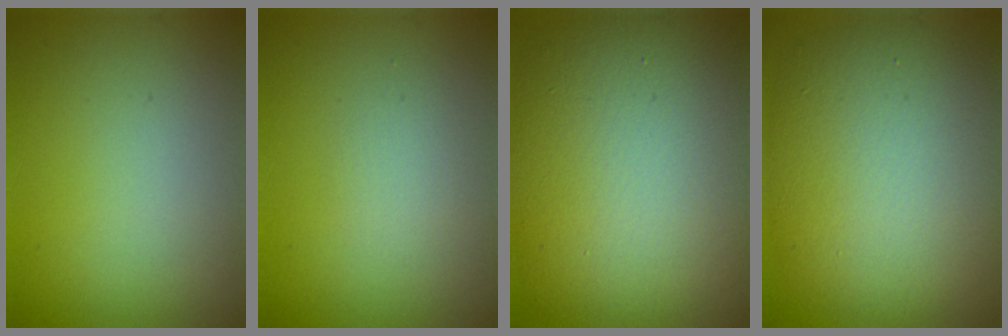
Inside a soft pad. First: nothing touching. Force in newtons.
{"total": 1.1, "press": 1.1, "slide": 0.0}
{"total": 15.9, "press": 15.9, "slide": 0.8}
{"total": 11.7, "press": 11.7, "slide": 0.6}